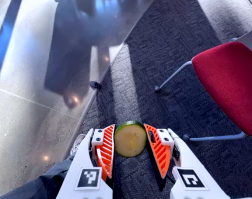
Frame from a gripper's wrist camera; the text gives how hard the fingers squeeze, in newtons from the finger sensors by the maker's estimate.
{"total": 10.6, "left": 10.7, "right": 10.5}